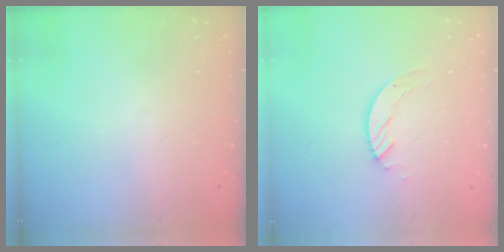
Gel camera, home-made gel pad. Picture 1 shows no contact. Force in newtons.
{"total": 4.1, "press": 4.1, "slide": 0.3}